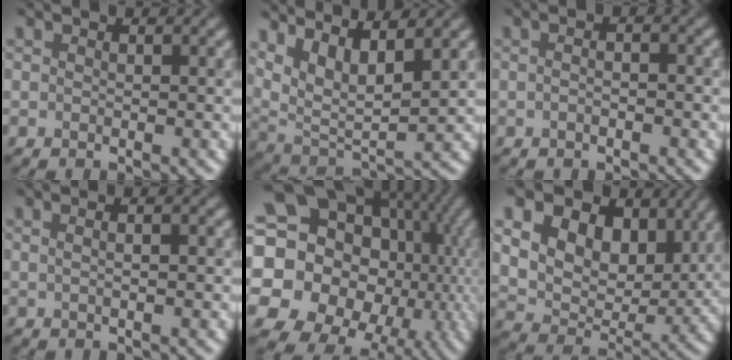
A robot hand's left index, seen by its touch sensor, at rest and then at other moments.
{"total": 8.2, "force": [4.3, 3.0, 6.3], "torque": [-0.127, 0.002, 0.079]}
{"total": 2.2, "force": [0.1, 1.1, 1.9], "torque": [-0.018, 0.007, -0.021]}
{"total": 3.8, "force": [1.4, 1.9, 3.0], "torque": [-0.022, 0.029, -0.010]}
{"total": 22.9, "force": [-0.9, 19.9, 11.3], "torque": [-0.204, -0.001, -0.047]}
{"total": 14.1, "force": [6.2, 9.7, 8.1], "torque": [-0.159, 0.028, 0.112]}